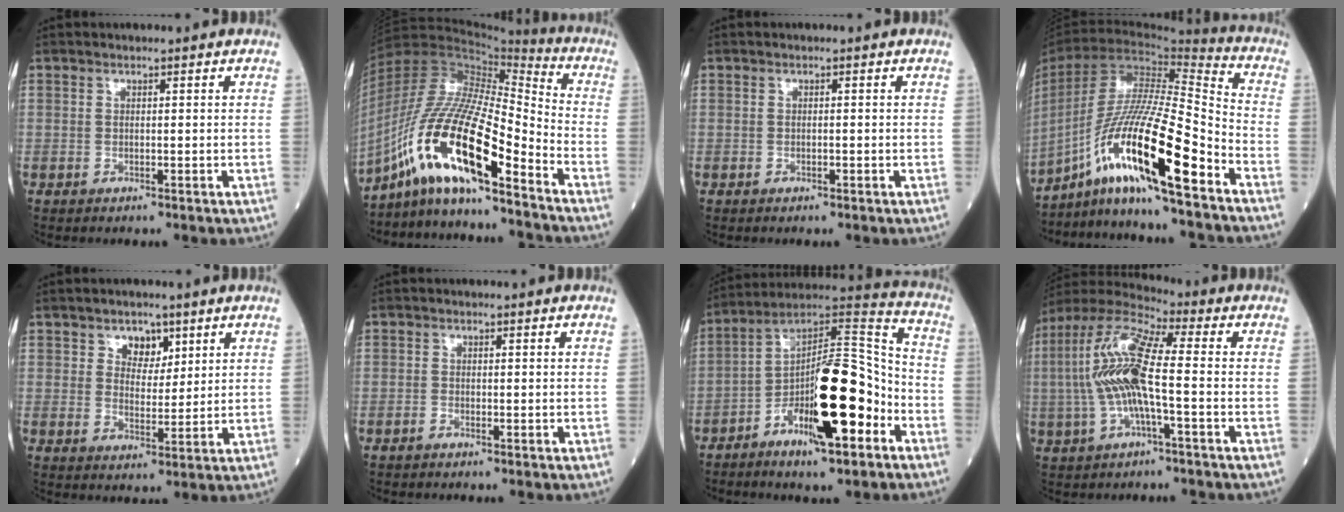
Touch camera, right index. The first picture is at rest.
{"total": 18.4, "force": [-11.5, 2.6, 14.2], "torque": [-0.292, -0.007, -0.210]}
{"total": 0.8, "force": [-0.2, 0.3, 0.8], "torque": [-0.016, -0.002, -0.003]}
{"total": 19.7, "force": [-11.3, 0.8, 16.1], "torque": [-0.335, -0.019, -0.212]}
{"total": 4.3, "force": [2.4, 2.9, 2.0], "torque": [-0.025, 0.003, 0.042]}
{"total": 0.6, "force": [-0.6, 0.2, 0.2], "torque": [-0.001, 0.000, -0.011]}
{"total": 18.8, "force": [-7.1, 4.5, 16.8], "torque": [-0.292, 0.013, -0.113]}
{"total": 13.6, "force": [-0.8, 2.4, 13.3], "torque": [-0.285, 0.018, -0.023]}